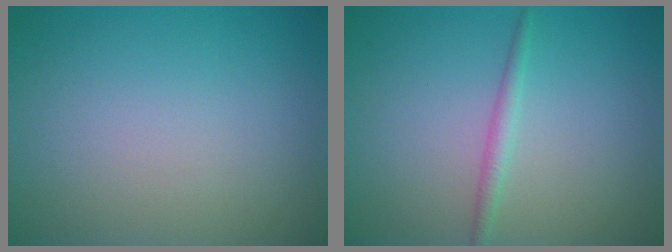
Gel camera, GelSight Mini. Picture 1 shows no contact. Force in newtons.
{"total": 1.4, "press": 1.4, "slide": 0.1}